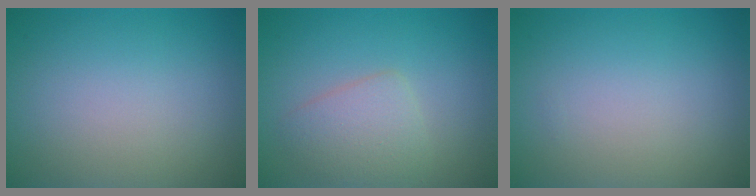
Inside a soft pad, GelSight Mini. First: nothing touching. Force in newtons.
{"total": 2.8, "press": 2.8, "slide": 0.1}
{"total": 0.0}